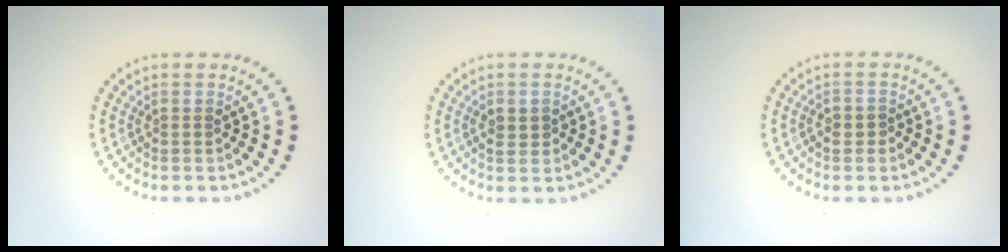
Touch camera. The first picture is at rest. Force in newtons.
{"total": 1.2, "press": 1.2, "slide": 0.0}
{"total": 0.9, "press": 0.8, "slide": 0.3}